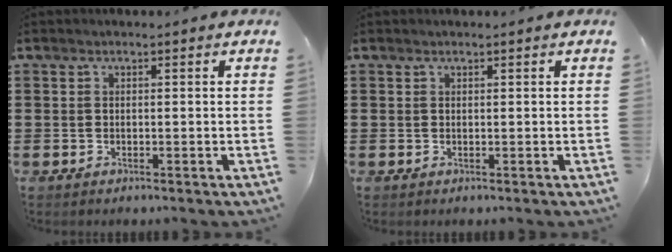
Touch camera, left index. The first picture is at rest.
{"total": 0.0}